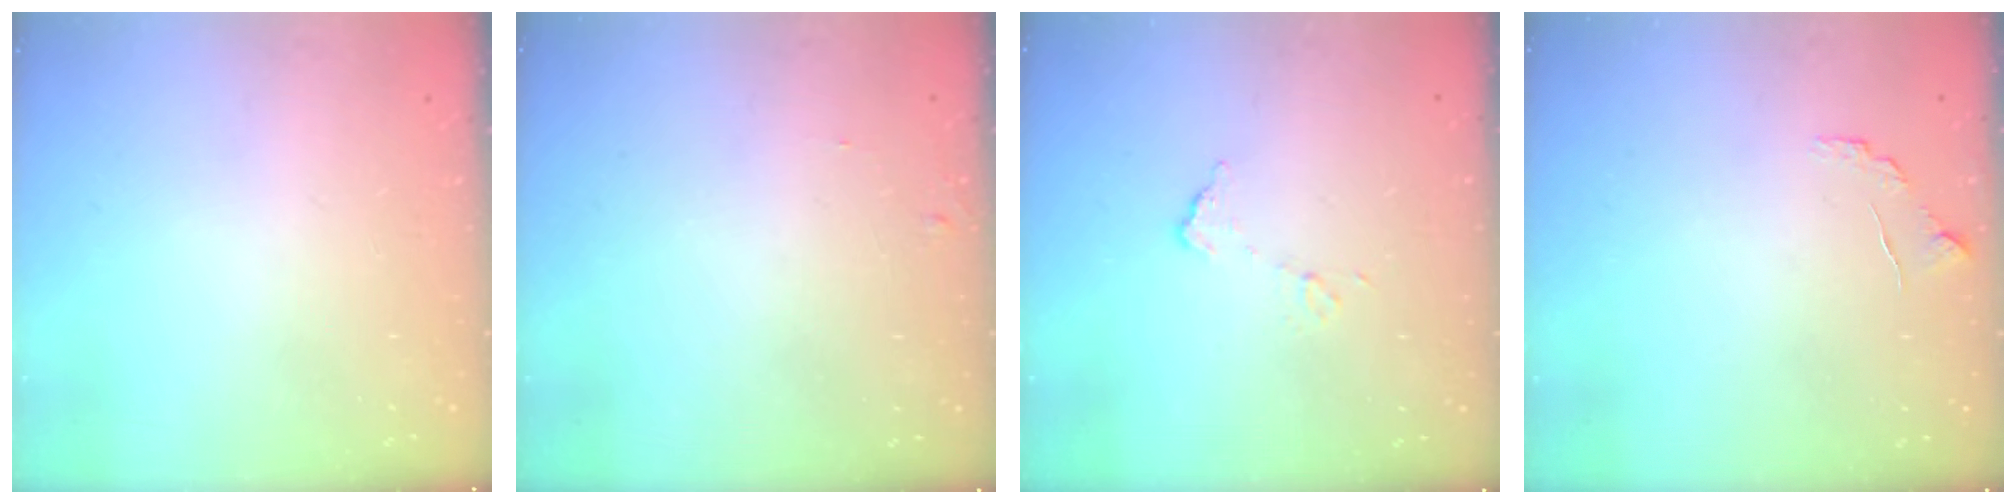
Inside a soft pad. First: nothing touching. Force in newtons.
{"total": 5.2, "press": 5.2, "slide": 0.4}
{"total": 5.9, "press": 5.9, "slide": 0.3}
{"total": 6.3, "press": 6.3, "slide": 0.5}